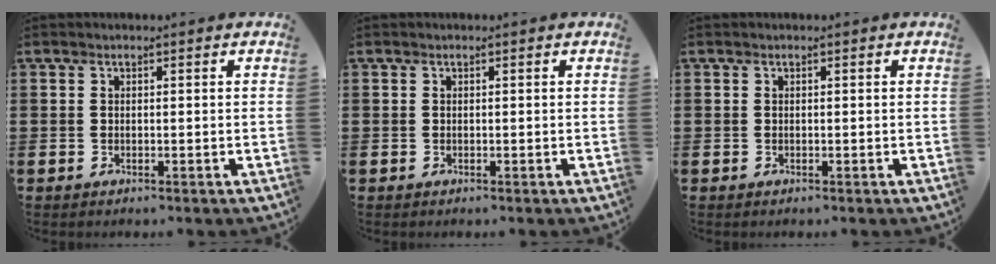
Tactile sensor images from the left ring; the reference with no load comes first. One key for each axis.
{"total": 0.0}
{"total": 0.0}